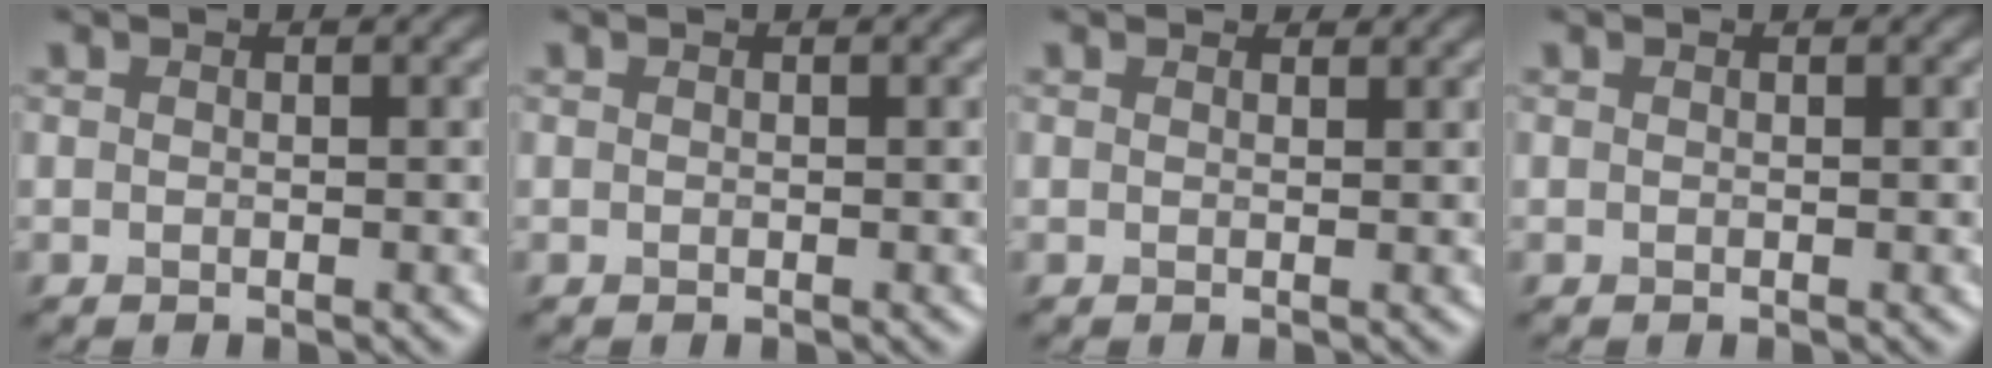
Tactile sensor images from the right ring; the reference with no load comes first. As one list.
[{"total": 0.0}, {"total": 1.0, "force": [0.9, 0.1, 0.3], "torque": [-0.017, 0.006, 0.009]}, {"total": 0.0}]